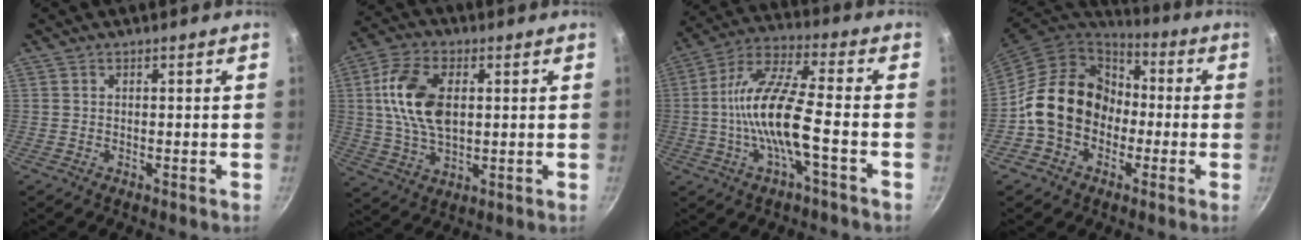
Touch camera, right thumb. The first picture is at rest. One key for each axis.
{"total": 13.6, "fx": 2.2, "fy": 8.0, "fz": 10.8, "tx": -0.193, "ty": 0.004, "tz": 0.037}
{"total": 13.9, "fx": -2.8, "fy": 3.4, "fz": 13.1, "tx": -0.258, "ty": 0.034, "tz": -0.065}
{"total": 16.6, "fx": -1.9, "fy": 13.6, "fz": 9.3, "tx": -0.122, "ty": 0.052, "tz": -0.042}